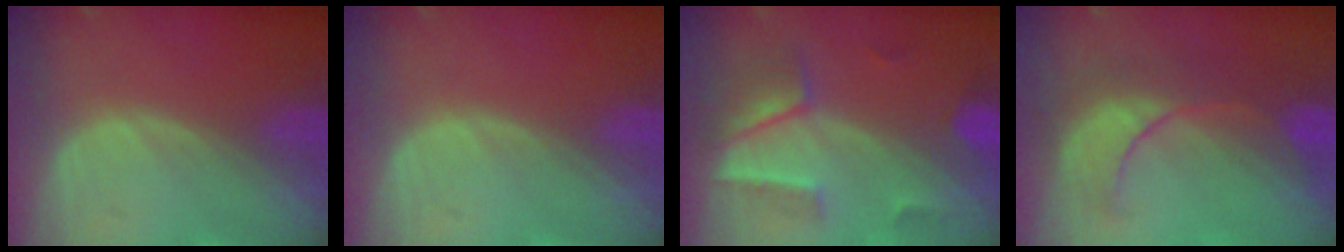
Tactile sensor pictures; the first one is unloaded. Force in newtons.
{"total": 0.0}
{"total": 7.2, "press": 6.3, "slide": 3.4}
{"total": 8.3, "press": 8.2, "slide": 1.1}